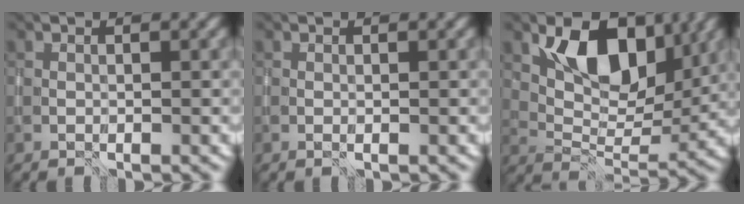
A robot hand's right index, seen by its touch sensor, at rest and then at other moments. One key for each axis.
{"total": 0.0}
{"total": 8.4, "fx": 3.6, "fy": 5.0, "fz": 5.7, "tx": -0.085, "ty": -0.012, "tz": 0.062}